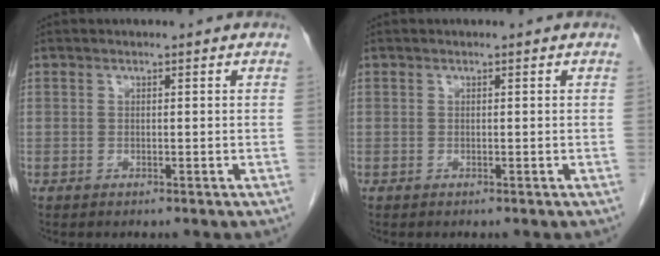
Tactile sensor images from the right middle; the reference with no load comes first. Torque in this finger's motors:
{"motor_torque": [0.14, -0.21, -0.06, -0.01]}